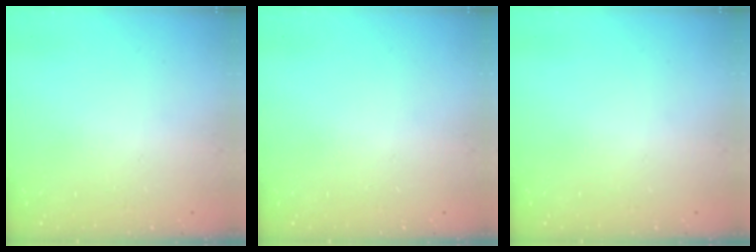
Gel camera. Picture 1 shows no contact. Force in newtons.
{"total": 0.0}
{"total": 0.0}